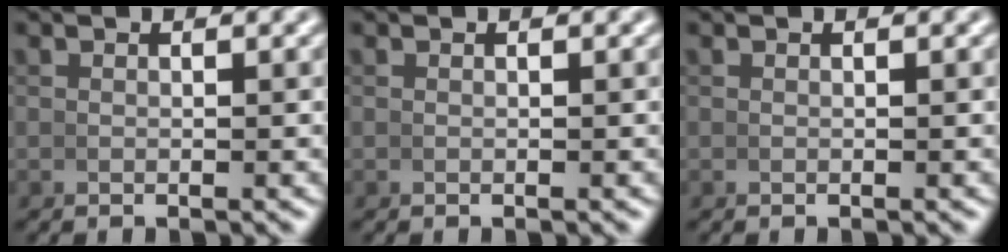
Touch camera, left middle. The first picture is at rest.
{"total": 0.0}
{"total": 0.8, "force": [0.1, -0.7, -0.2], "torque": [0.010, -0.003, 0.007]}